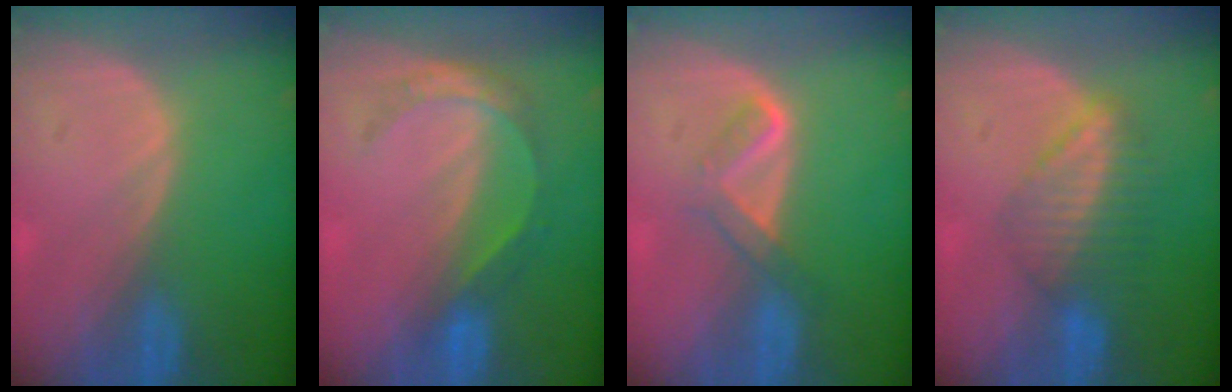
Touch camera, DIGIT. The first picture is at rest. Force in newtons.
{"total": 5.6, "press": 4.8, "slide": 2.8}
{"total": 3.7, "press": 3.7, "slide": 0.6}
{"total": 6.6, "press": 5.9, "slide": 2.8}